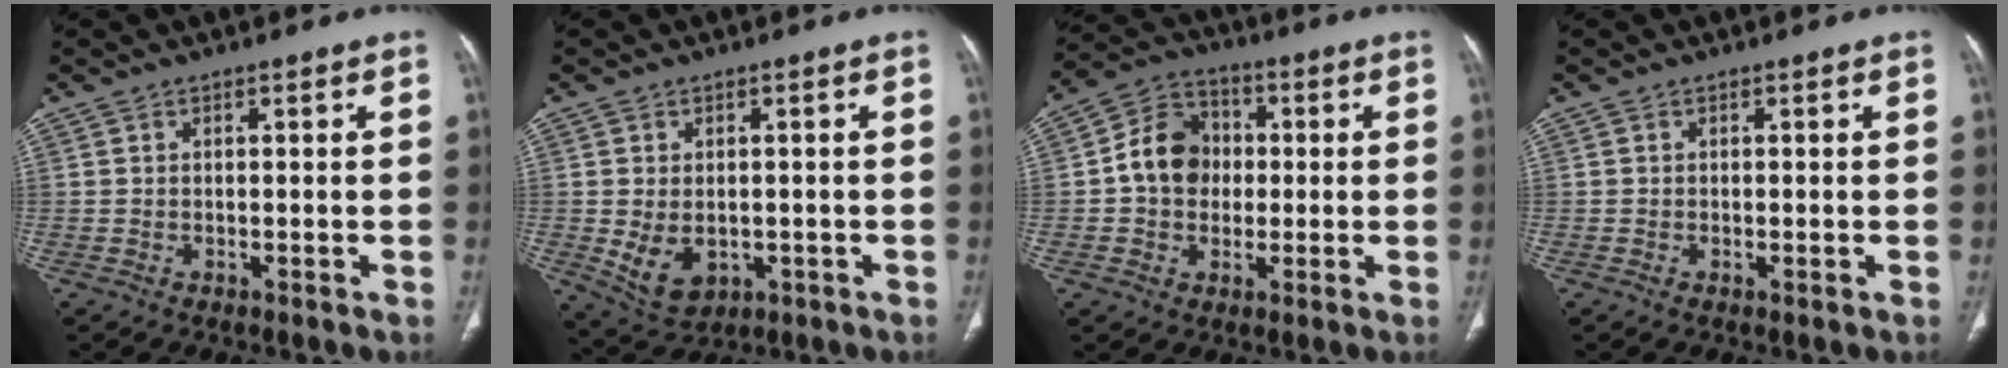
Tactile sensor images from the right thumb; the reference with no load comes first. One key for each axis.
{"total": 7.1, "fx": -1.1, "fy": 5.0, "fz": 4.9, "tx": -0.078, "ty": -0.005, "tz": 0.003}
{"total": 10.6, "fx": 0.1, "fy": 8.9, "fz": 5.8, "tx": -0.073, "ty": 0.024, "tz": -0.007}
{"total": 0.6, "fx": -0.1, "fy": 0.2, "fz": 0.6, "tx": -0.015, "ty": -0.004, "tz": -0.004}